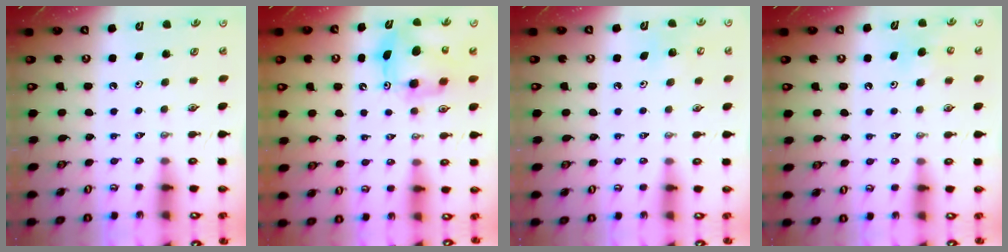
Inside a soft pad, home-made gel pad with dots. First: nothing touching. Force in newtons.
{"total": 9.1, "press": 9.1, "slide": 0.7}
{"total": 6.5, "press": 6.4, "slide": 1.1}
{"total": 5.8, "press": 5.7, "slide": 1.0}